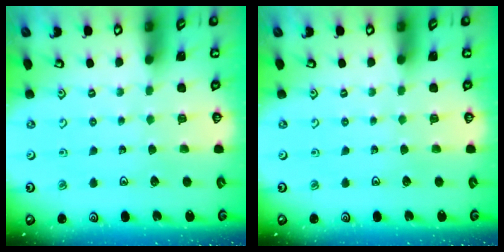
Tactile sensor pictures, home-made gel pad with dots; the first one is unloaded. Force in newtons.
{"total": 0.0}